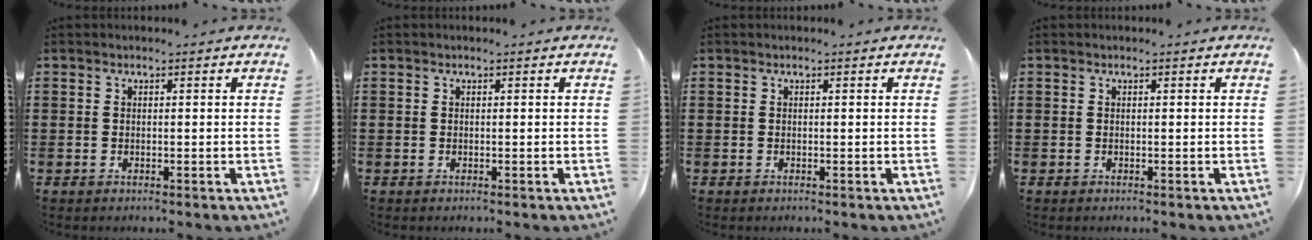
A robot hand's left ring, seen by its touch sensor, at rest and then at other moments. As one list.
[{"total": 0.0}, {"total": 0.0}, {"total": 0.0}]